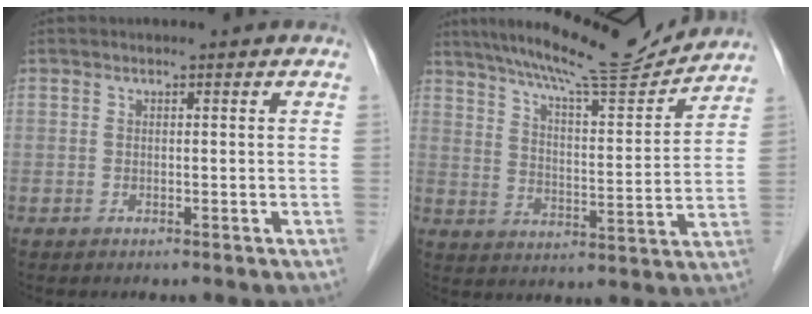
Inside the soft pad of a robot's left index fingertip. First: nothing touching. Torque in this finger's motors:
{"motor_torque": [0.95, -1.06, 0.42, 0.09]}